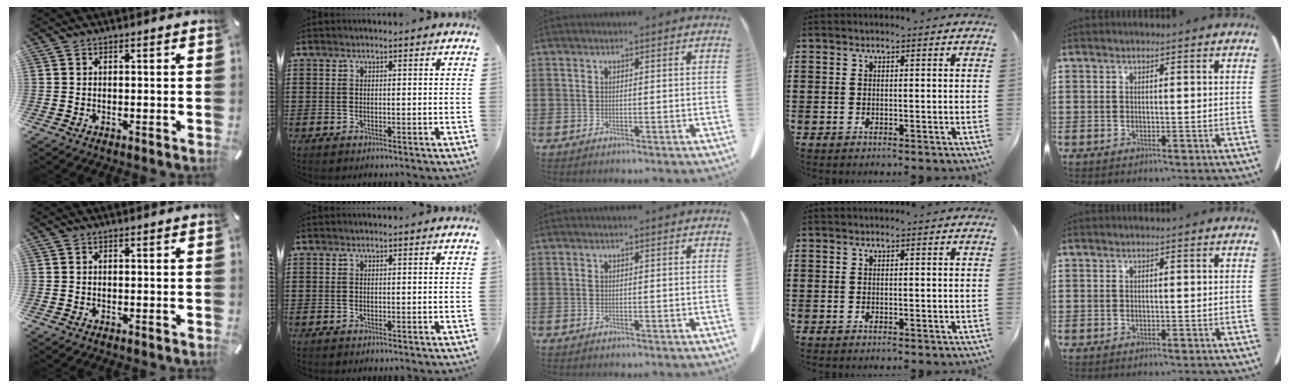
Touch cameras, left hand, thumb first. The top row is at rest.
{}